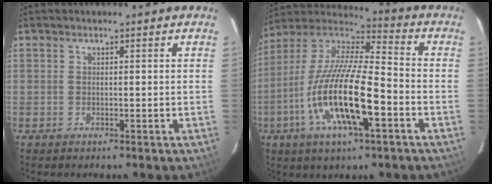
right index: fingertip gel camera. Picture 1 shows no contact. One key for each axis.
{"total": 20.0, "fx": -7.1, "fy": 5.2, "fz": 18.0, "tx": -0.350, "ty": -0.024, "tz": -0.139}